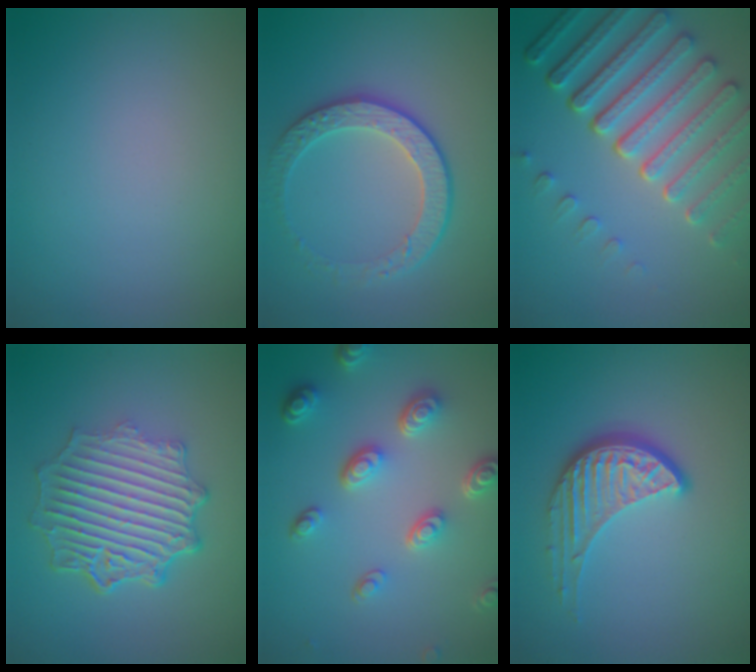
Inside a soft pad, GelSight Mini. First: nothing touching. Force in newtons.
{"total": 3.2, "press": 2.8, "slide": 1.6}
{"total": 7.7, "press": 5.8, "slide": 5.0}
{"total": 6.9, "press": 5.2, "slide": 4.6}
{"total": 4.7, "press": 3.6, "slide": 3.1}
{"total": 4.0, "press": 3.0, "slide": 2.6}